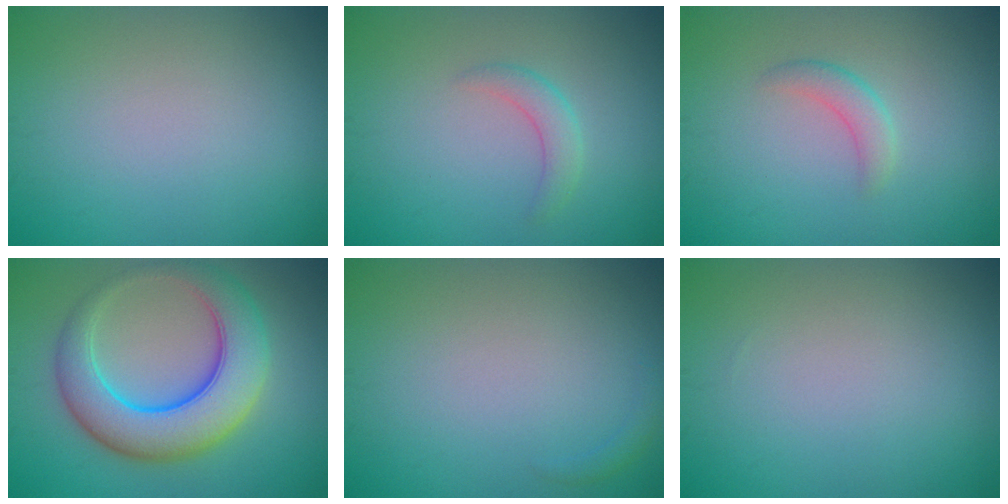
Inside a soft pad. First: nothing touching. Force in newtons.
{"total": 1.8, "press": 1.8, "slide": 0.0}
{"total": 1.8, "press": 1.8, "slide": 0.1}
{"total": 8.6, "press": 8.6, "slide": 0.2}
{"total": 0.7, "press": 0.7, "slide": 0.1}
{"total": 0.0}